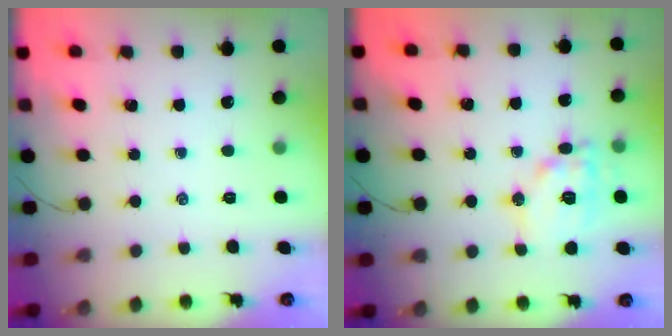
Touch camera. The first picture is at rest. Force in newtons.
{"total": 12.5, "press": 12.5, "slide": 0.9}